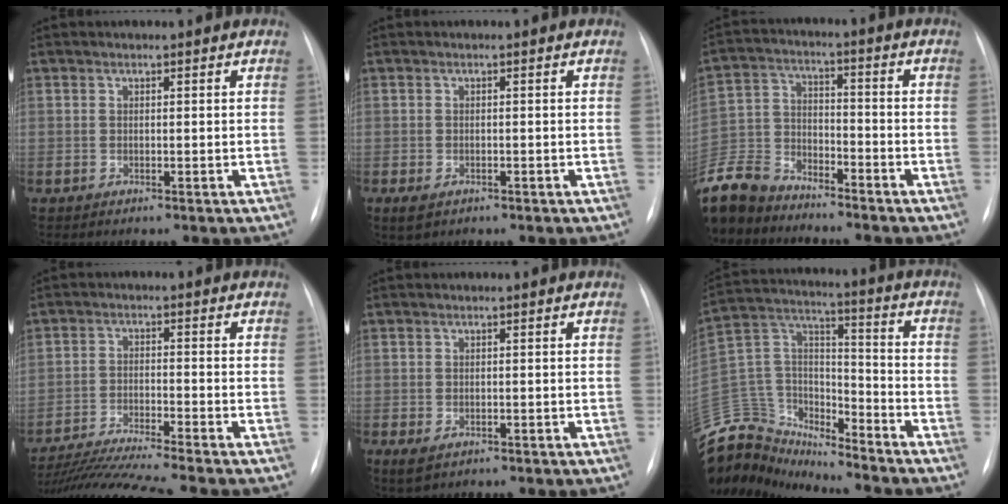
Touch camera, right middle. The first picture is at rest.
{"total": 2.2, "force": [-1.2, 1.4, 1.3], "torque": [-0.026, -0.004, -0.006]}
{"total": 12.7, "force": [-11.5, 4.5, 2.9], "torque": [-0.073, 0.004, -0.219]}
{"total": 12.1, "force": [-10.7, -1.8, 5.3], "torque": [-0.089, -0.024, -0.179]}
{"total": 2.6, "force": [-1.2, 1.7, 1.6], "torque": [-0.033, -0.007, -0.006]}
{"total": 19.5, "force": [-18.1, 6.0, 4.0], "torque": [-0.095, 0.065, -0.304]}